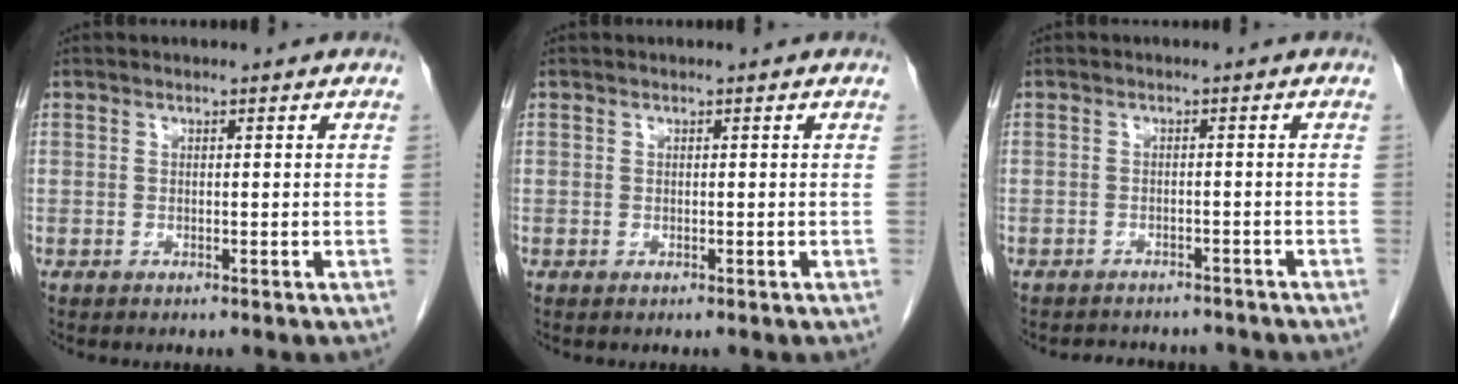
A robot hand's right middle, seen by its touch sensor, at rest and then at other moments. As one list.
[{"total": 0.0}, {"total": 7.0, "force": [-6.5, 2.3, 1.2], "torque": [-0.015, 0.007, -0.076]}]